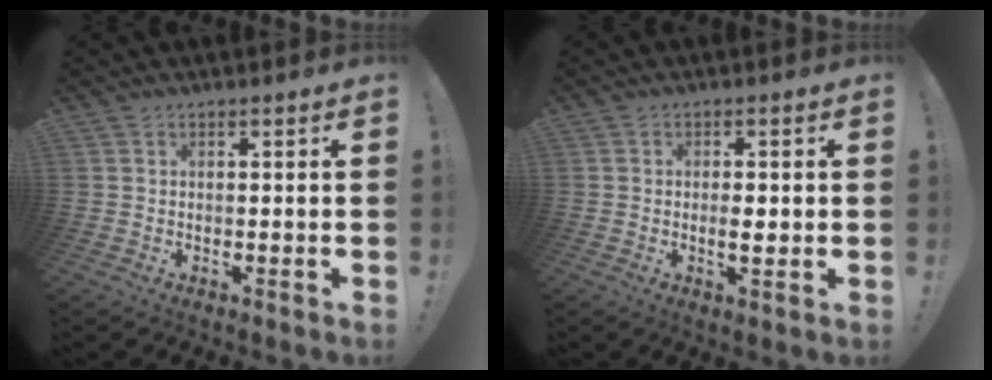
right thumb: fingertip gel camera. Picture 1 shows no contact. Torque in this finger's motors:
{"motor_torque": [-0.33, 0.13, 0.07, 0.21, 0.00]}